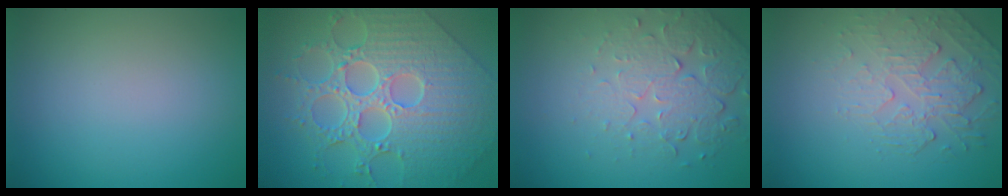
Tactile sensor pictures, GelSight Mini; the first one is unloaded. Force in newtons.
{"total": 9.3, "press": 7.0, "slide": 6.2}
{"total": 5.0, "press": 3.4, "slide": 3.7}
{"total": 2.4, "press": 1.7, "slide": 1.7}